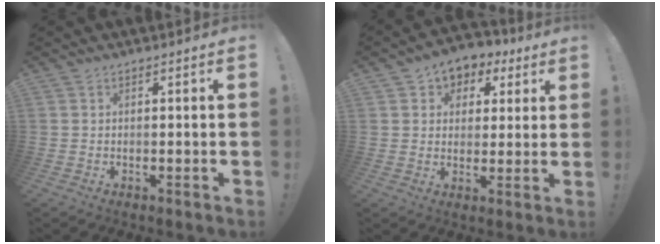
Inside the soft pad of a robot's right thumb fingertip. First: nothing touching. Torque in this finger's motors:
{"motor_torque": [-0.45, 0.68, 0.21, 0.14, 0.22]}